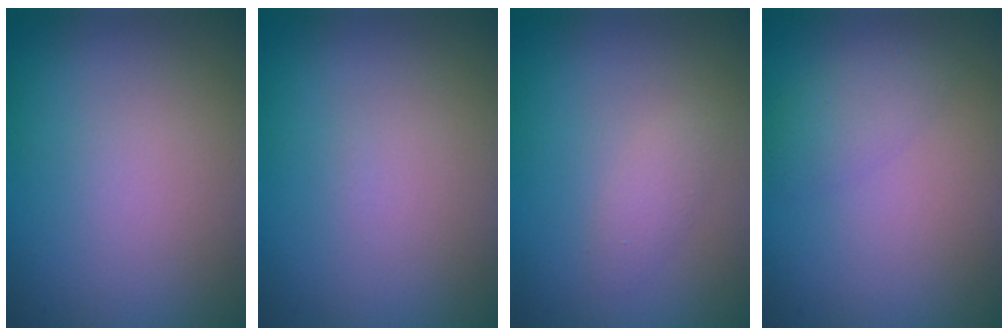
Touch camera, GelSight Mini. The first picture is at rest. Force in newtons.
{"total": 0.0}
{"total": 1.2, "press": 1.2, "slide": 0.1}
{"total": 2.0, "press": 2.0, "slide": 0.2}